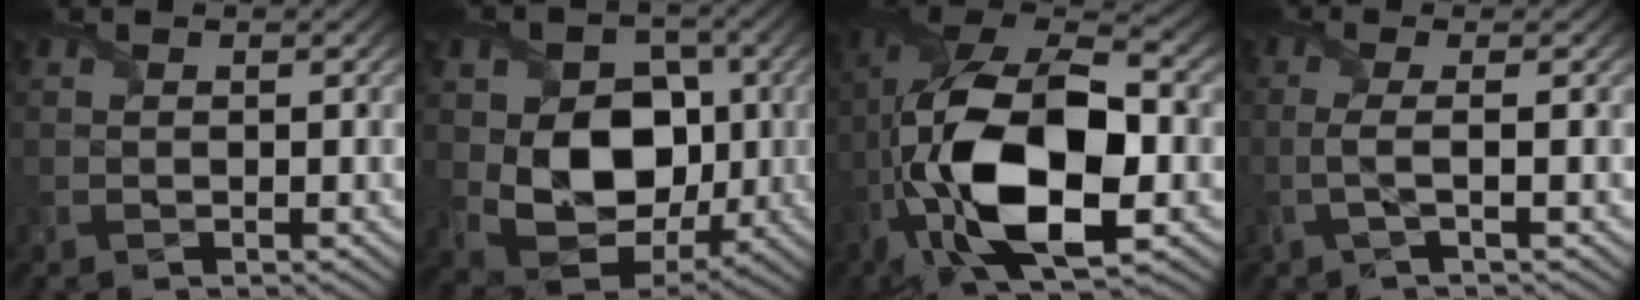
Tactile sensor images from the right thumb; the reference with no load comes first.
{"total": 11.7, "force": [0.1, 8.9, 7.6], "torque": [-0.141, -0.018, 0.006]}
{"total": 18.0, "force": [-4.3, 8.6, 15.2], "torque": [-0.323, 0.000, -0.084]}
{"total": 2.5, "force": [-0.5, 0.4, 2.4], "torque": [-0.046, 0.004, -0.026]}